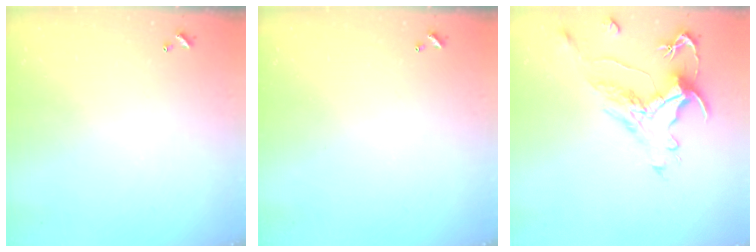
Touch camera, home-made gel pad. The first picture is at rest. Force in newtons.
{"total": 0.0}
{"total": 1.4, "press": 0.2, "slide": 1.4}